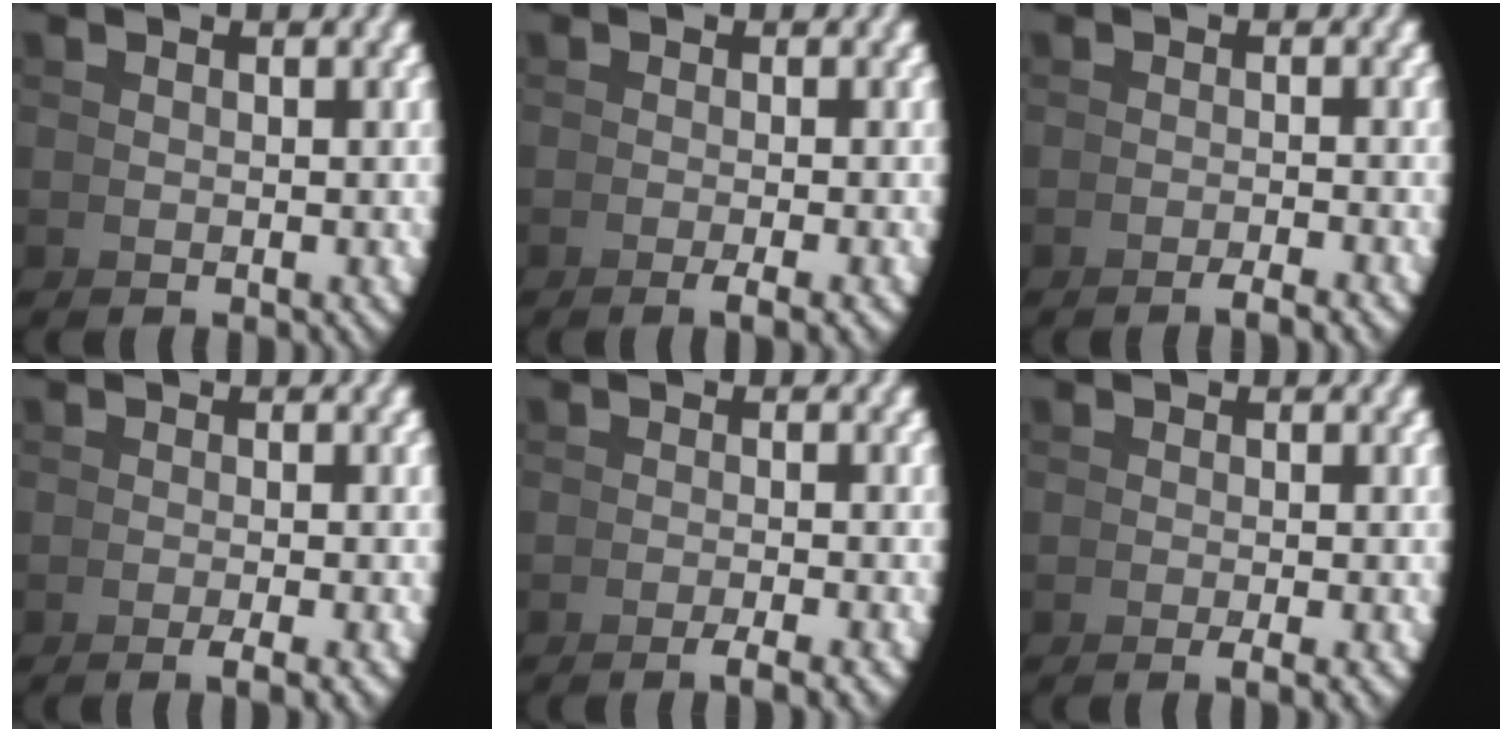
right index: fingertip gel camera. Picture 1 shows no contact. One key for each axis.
{"total": 2.4, "fx": -1.9, "fy": 0.1, "fz": 1.6, "tx": -0.016, "ty": 0.006, "tz": -0.032}
{"total": 2.1, "fx": -1.9, "fy": -0.3, "fz": 0.9, "tx": -0.002, "ty": 0.014, "tz": -0.039}
{"total": 2.4, "fx": -1.9, "fy": 0.0, "fz": 1.5, "tx": -0.014, "ty": 0.009, "tz": -0.035}
{"total": 2.7, "fx": -2.2, "fy": -0.2, "fz": 1.5, "tx": -0.009, "ty": 0.014, "tz": -0.042}
{"total": 1.8, "fx": -1.4, "fy": 0.1, "fz": 1.2, "tx": -0.013, "ty": 0.006, "tz": -0.025}